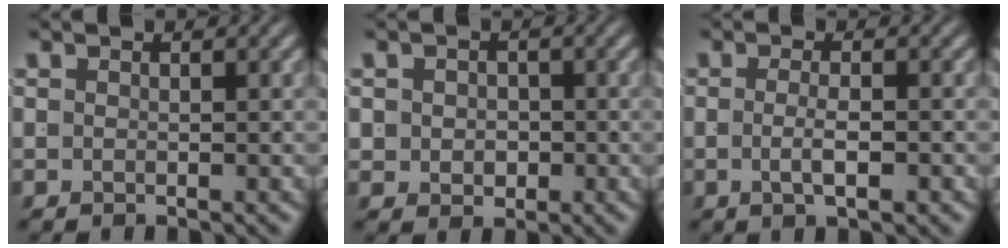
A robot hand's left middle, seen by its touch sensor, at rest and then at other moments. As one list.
[{"total": 2.4, "force": [-0.4, 2.1, 1.2], "torque": [-0.022, -0.012, 0.001]}, {"total": 2.2, "force": [-1.2, -0.2, 1.9], "torque": [-0.032, -0.009, -0.014]}]